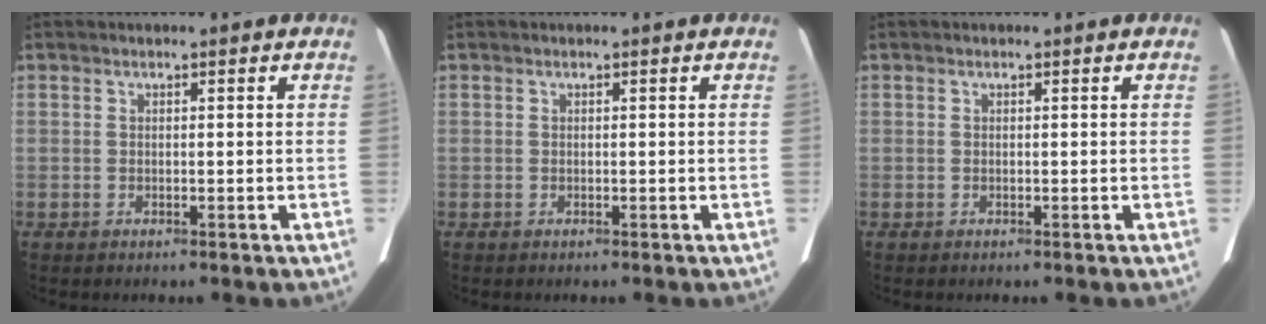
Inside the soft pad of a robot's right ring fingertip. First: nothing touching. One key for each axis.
{"total": 0.0}
{"total": 0.0}